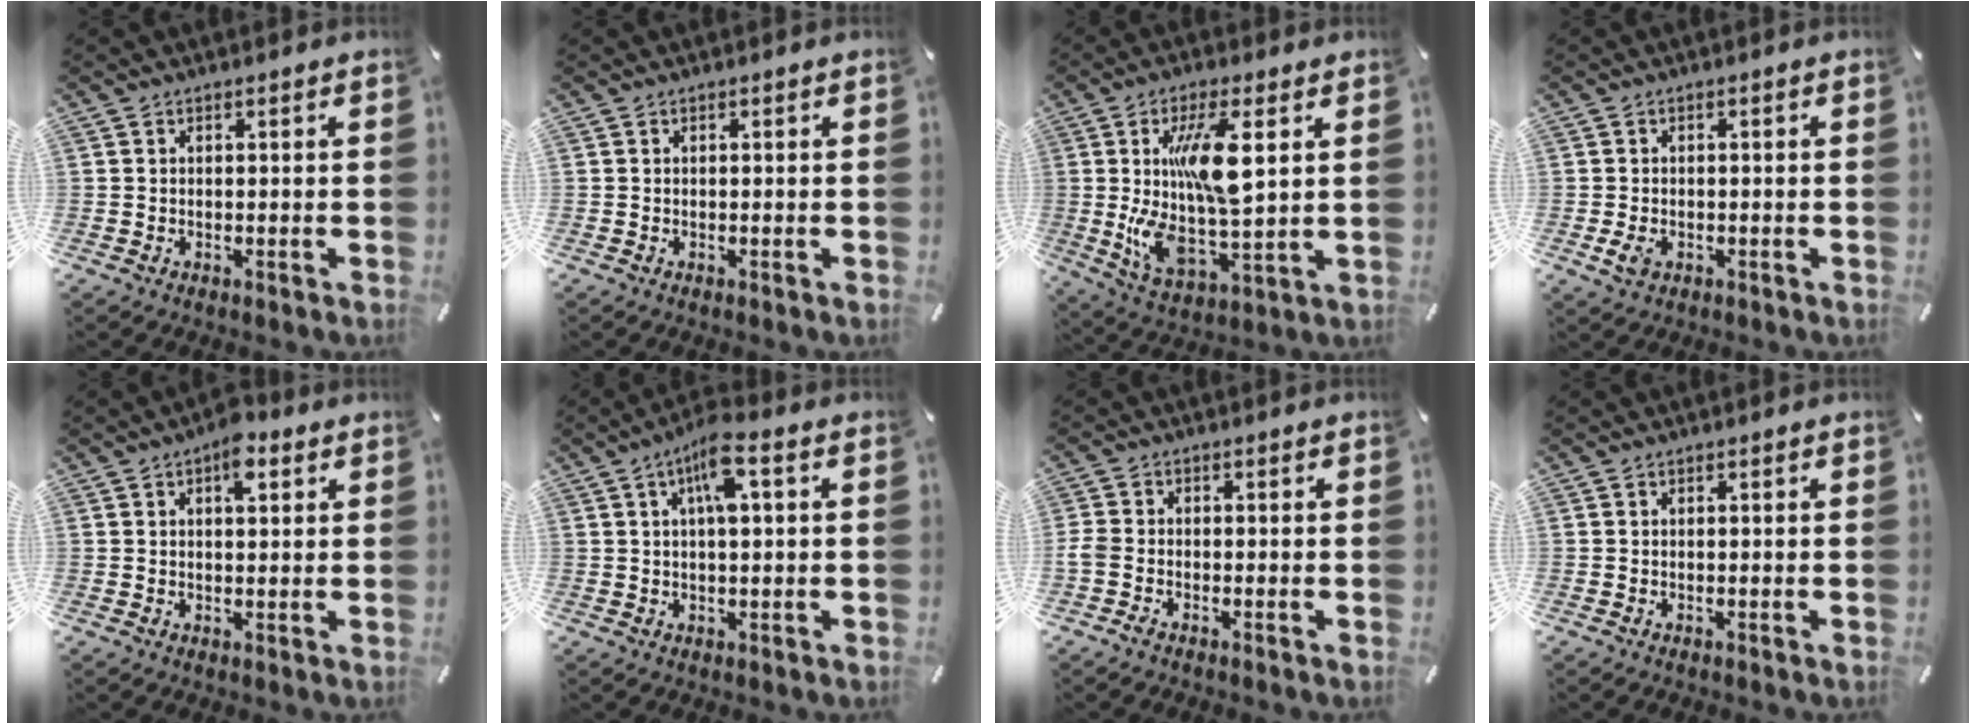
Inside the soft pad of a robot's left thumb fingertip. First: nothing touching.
{"total": 0.0}
{"total": 15.6, "force": [3.9, 5.3, 14.1], "torque": [-0.287, -0.025, 0.054]}
{"total": 2.5, "force": [-0.9, 1.7, 1.6], "torque": [-0.041, -0.002, -0.019]}
{"total": 5.6, "force": [2.5, 2.8, 4.1], "torque": [-0.056, -0.003, 0.036]}
{"total": 7.2, "force": [2.3, 2.0, 6.5], "torque": [-0.119, 0.006, 0.037]}
{"total": 2.3, "force": [-1.2, 1.4, 1.4], "torque": [-0.031, 0.003, -0.024]}
{"total": 0.0}